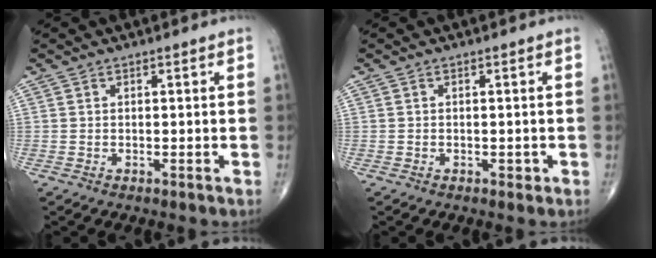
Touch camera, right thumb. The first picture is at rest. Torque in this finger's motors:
{"motor_torque": [0.52, -0.46, 0.03, -0.08, 0.04]}